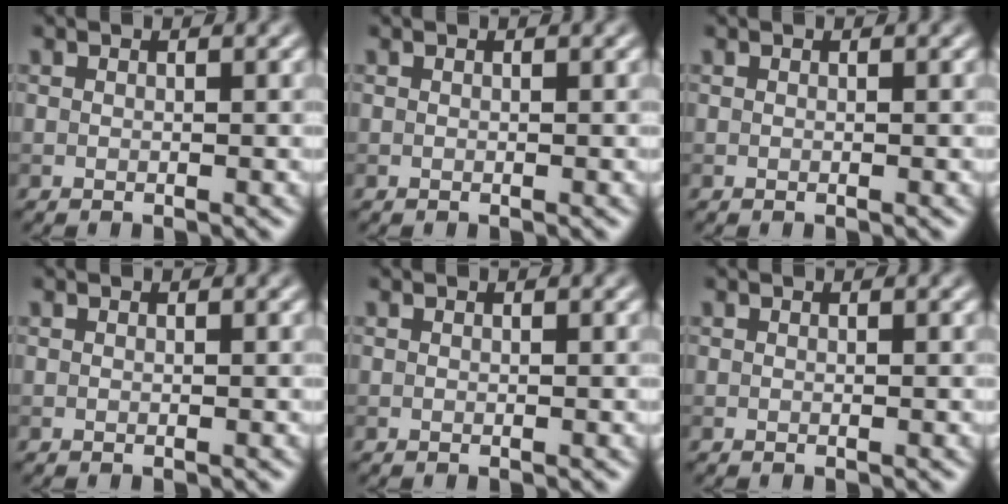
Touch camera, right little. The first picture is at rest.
{"total": 0.0}
{"total": 0.0}
{"total": 0.0}
{"total": 0.0}
{"total": 0.0}